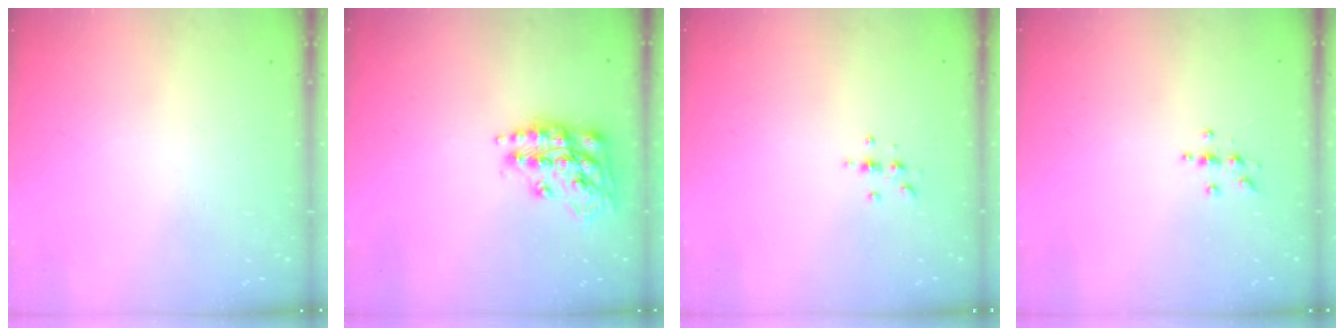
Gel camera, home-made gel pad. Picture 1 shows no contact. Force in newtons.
{"total": 14.8, "press": 14.7, "slide": 1.5}
{"total": 2.3, "press": 2.3, "slide": 0.2}
{"total": 3.8, "press": 3.7, "slide": 0.5}